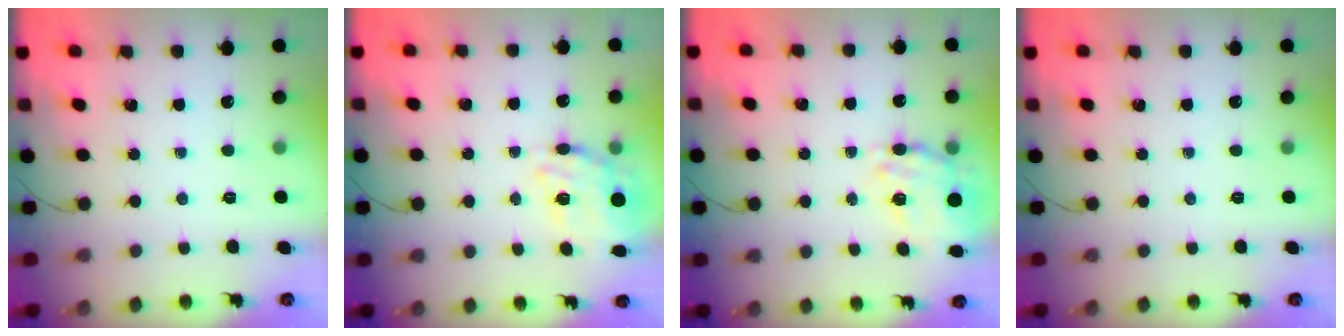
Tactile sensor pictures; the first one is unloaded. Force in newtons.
{"total": 14.9, "press": 14.5, "slide": 3.4}
{"total": 9.6, "press": 8.9, "slide": 3.8}
{"total": 0.0}